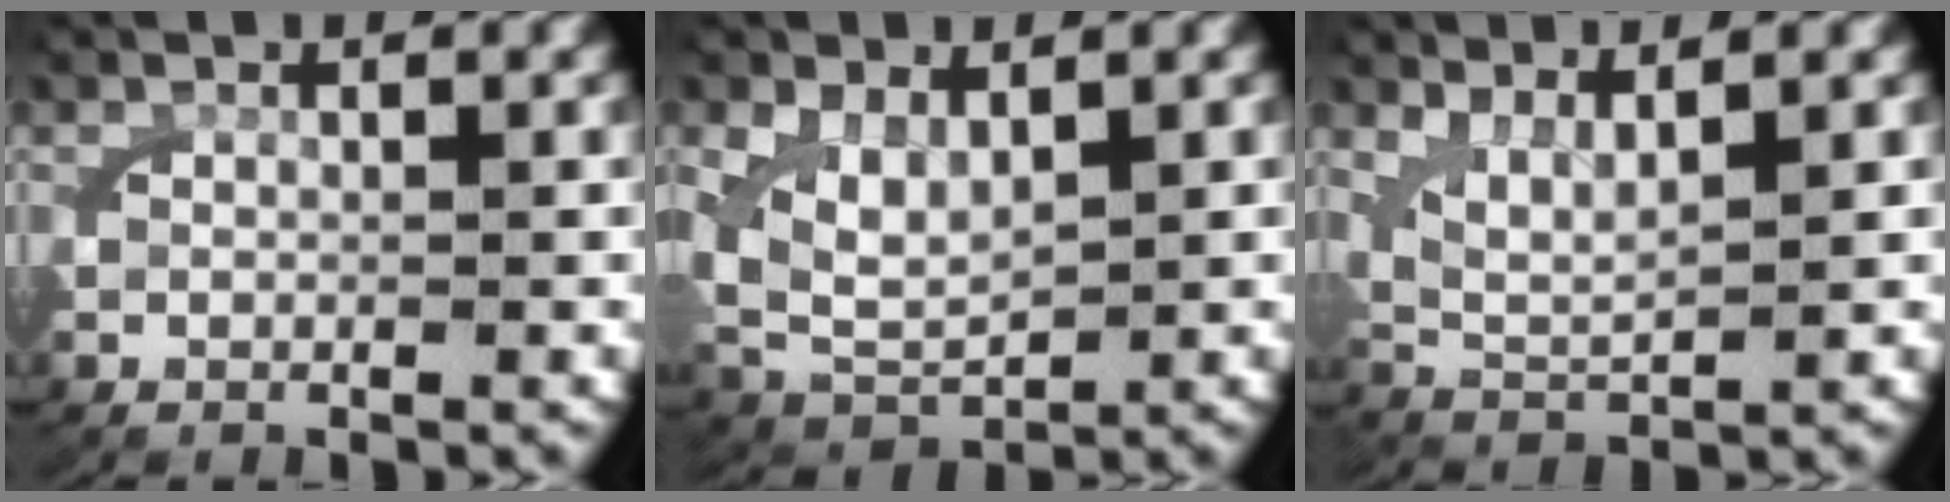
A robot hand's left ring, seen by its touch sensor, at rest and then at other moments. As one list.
[{"total": 5.8, "force": [0.5, 4.5, 3.6], "torque": [-0.101, -0.027, 0.022]}, {"total": 4.7, "force": [1.8, 3.1, 3.0], "torque": [-0.070, -0.010, 0.029]}]